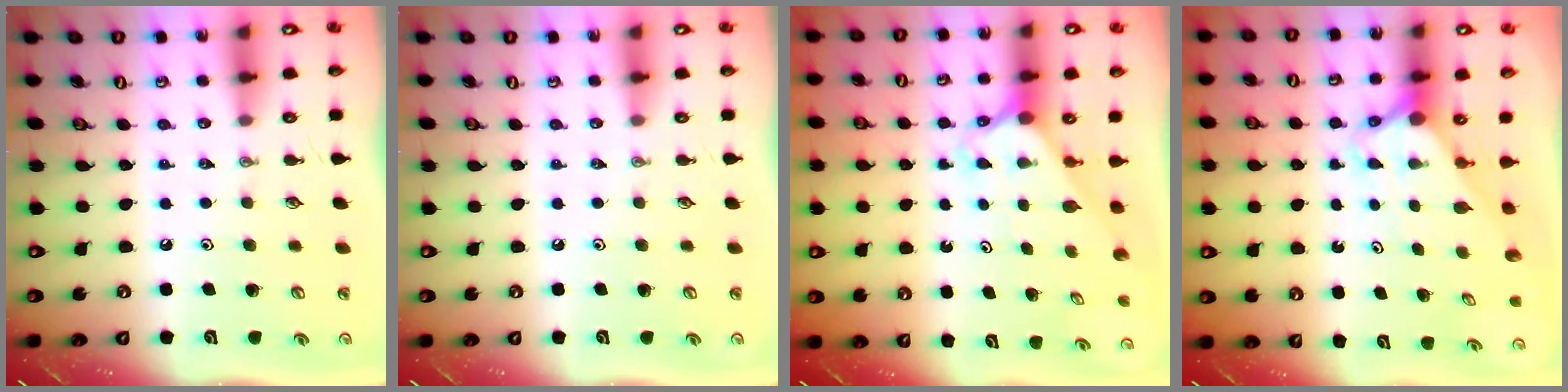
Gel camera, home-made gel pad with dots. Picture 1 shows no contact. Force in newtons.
{"total": 0.0}
{"total": 2.4, "press": 2.4, "slide": 0.2}
{"total": 2.8, "press": 2.8, "slide": 0.2}